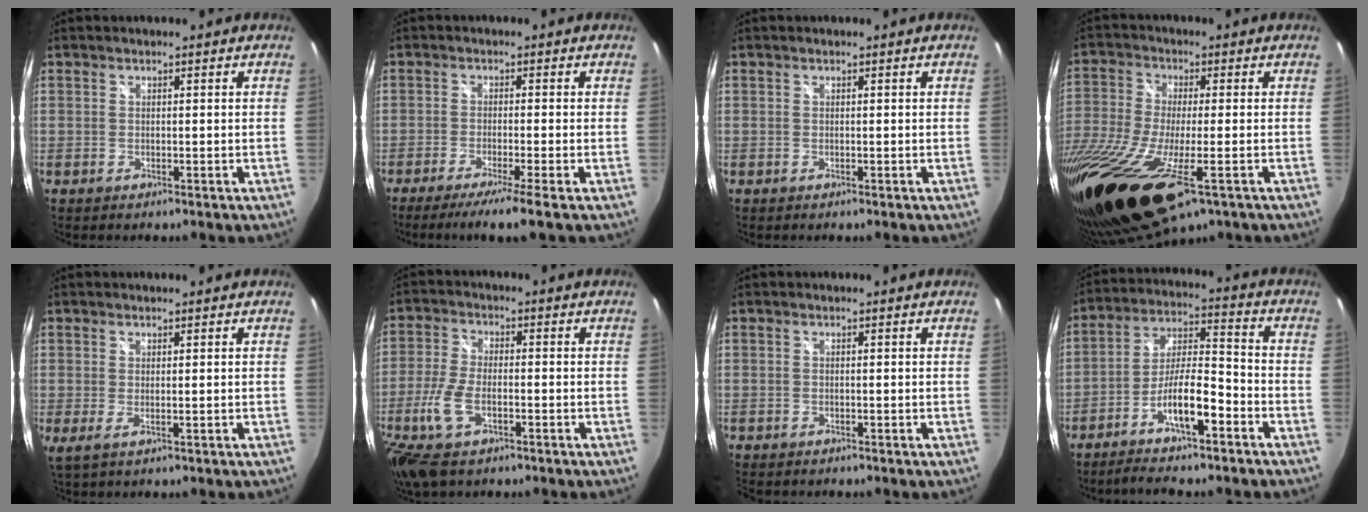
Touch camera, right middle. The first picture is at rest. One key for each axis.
{"total": 7.5, "fx": -5.6, "fy": -1.1, "fz": 4.8, "tx": -0.099, "ty": -0.029, "tz": -0.094}
{"total": 0.0}
{"total": 25.2, "fx": -12.2, "fy": 8.7, "fz": 20.2, "tx": -0.438, "ty": -0.094, "tz": -0.216}
{"total": 1.9, "fx": 0.1, "fy": 0.1, "fz": 1.9, "tx": -0.035, "ty": -0.006, "tz": 0.002}
{"total": 10.5, "fx": -5.0, "fy": 4.8, "fz": 7.9, "tx": -0.182, "ty": -0.016, "tz": -0.096}
{"total": 0.9, "fx": -0.8, "fy": 0.3, "fz": 0.2, "tx": -0.008, "ty": -0.003, "tz": -0.014}
{"total": 10.7, "fx": -6.5, "fy": 2.0, "fz": 8.2, "tx": -0.171, "ty": 0.006, "tz": -0.114}